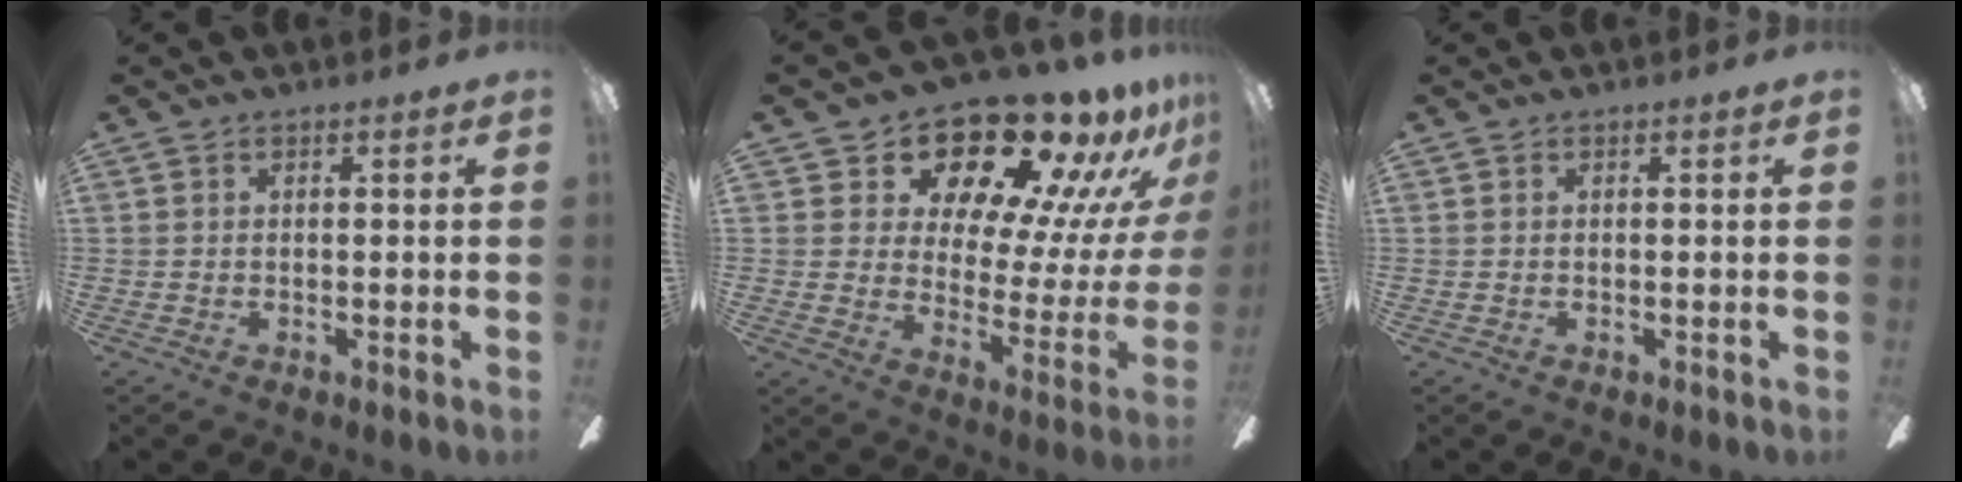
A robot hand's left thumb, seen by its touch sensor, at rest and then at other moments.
{"total": 19.4, "force": [16.0, 7.6, 8.1], "torque": [-0.130, -0.121, 0.273]}
{"total": 0.0}